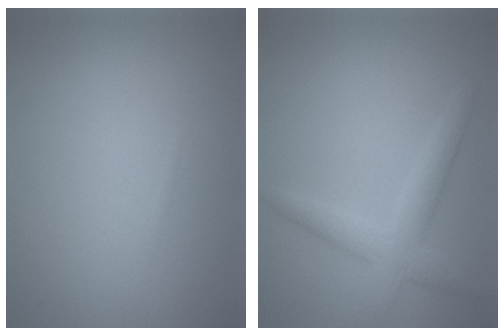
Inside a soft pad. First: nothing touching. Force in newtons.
{"total": 3.4, "press": 3.4, "slide": 0.1}